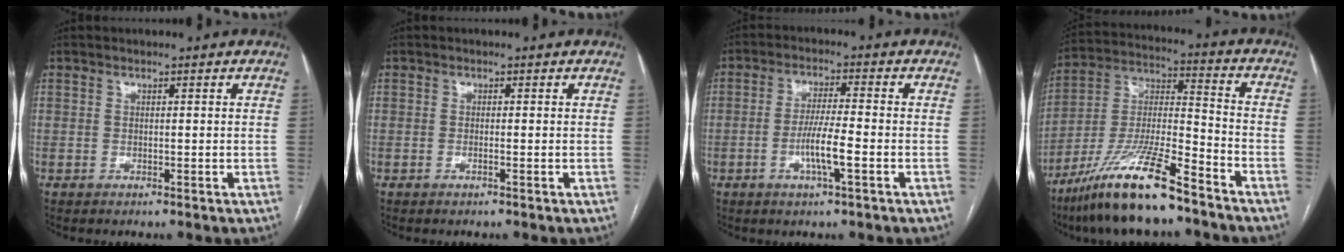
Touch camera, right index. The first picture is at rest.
{"total": 0.6, "force": [-0.3, -0.1, 0.5], "torque": [-0.011, 0.001, -0.004]}
{"total": 6.2, "force": [-2.1, 0.3, 5.8], "torque": [-0.114, -0.003, -0.040]}
{"total": 16.7, "force": [-12.0, 1.9, 11.5], "torque": [-0.236, -0.019, -0.218]}